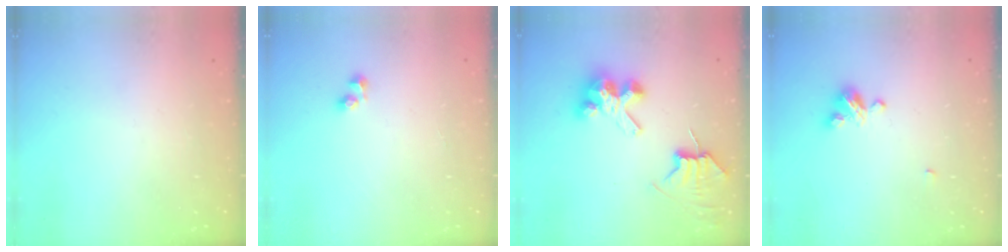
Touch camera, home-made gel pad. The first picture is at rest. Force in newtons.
{"total": 3.0, "press": 2.7, "slide": 1.3}
{"total": 7.2, "press": 7.2, "slide": 0.6}
{"total": 5.1, "press": 5.0, "slide": 0.5}